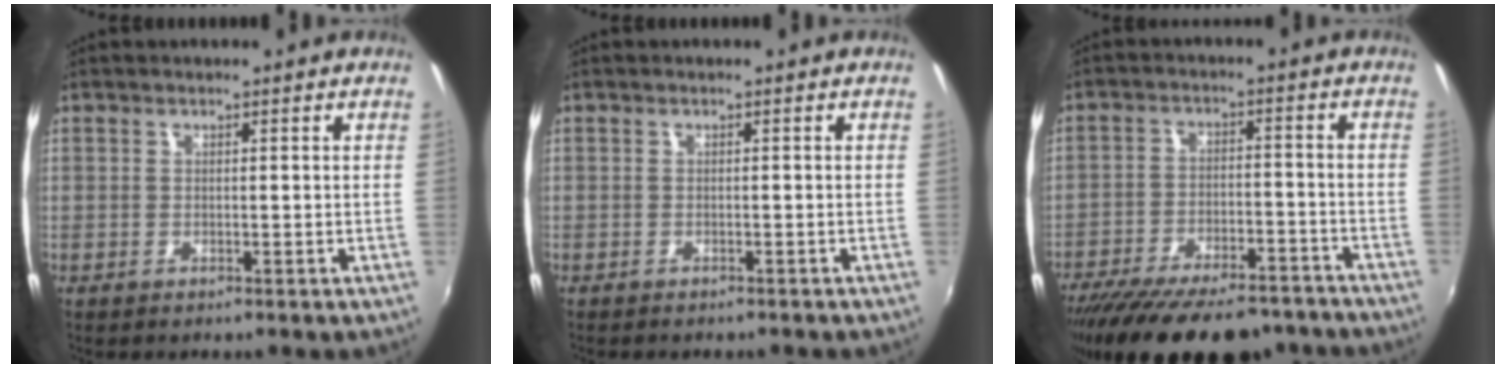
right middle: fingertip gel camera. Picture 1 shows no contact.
{"total": 1.6, "force": [-1.4, 0.4, 0.5], "torque": [-0.014, -0.010, -0.020]}
{"total": 23.8, "force": [-19.7, 7.6, 11.0], "torque": [-0.214, -0.026, -0.275]}